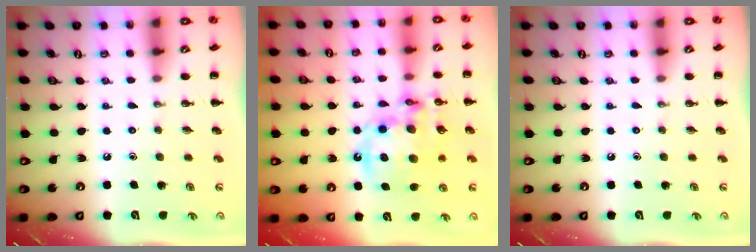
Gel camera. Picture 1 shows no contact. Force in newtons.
{"total": 16.9, "press": 16.4, "slide": 4.0}
{"total": 0.0}